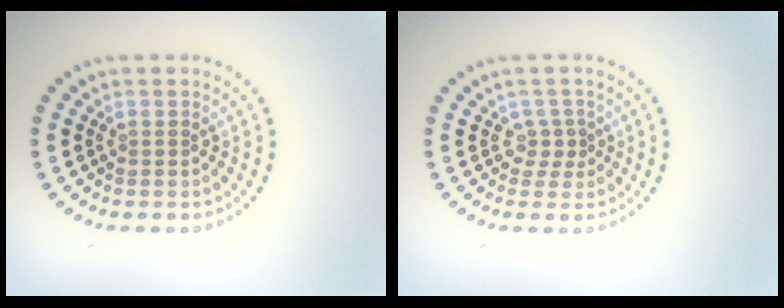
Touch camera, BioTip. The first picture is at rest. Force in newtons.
{"total": 1.4, "press": 0.9, "slide": 1.1}